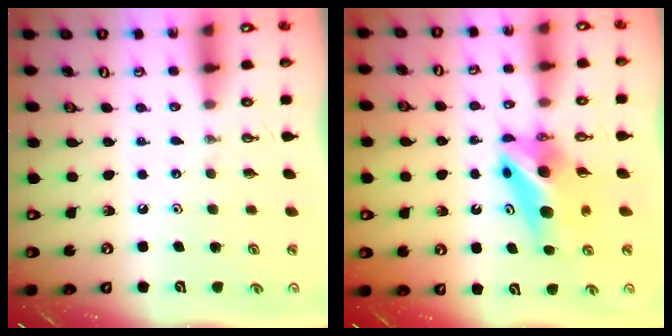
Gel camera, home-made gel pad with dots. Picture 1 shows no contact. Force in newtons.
{"total": 8.4, "press": 8.4, "slide": 0.6}